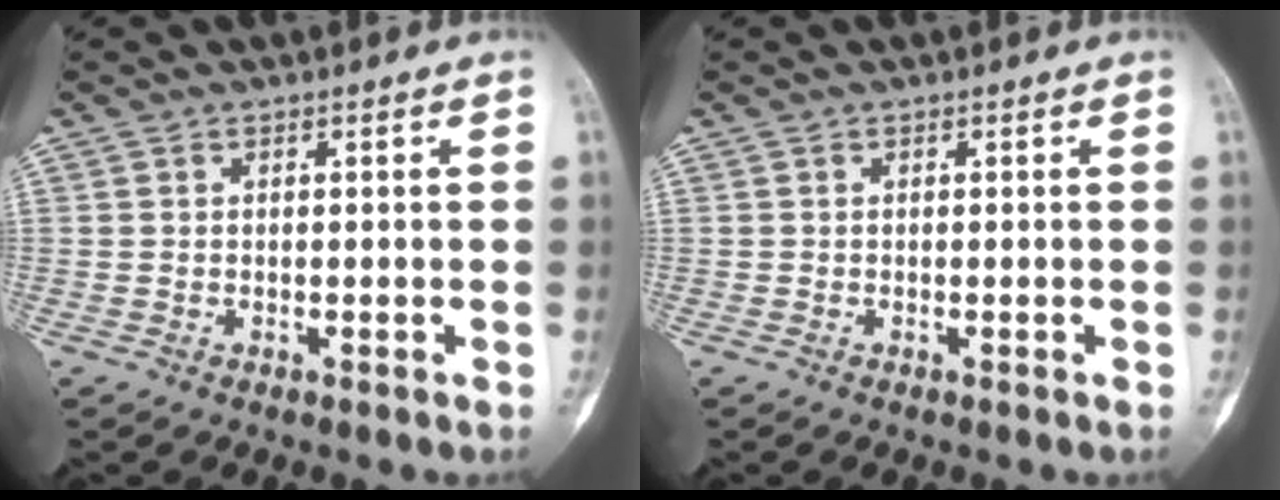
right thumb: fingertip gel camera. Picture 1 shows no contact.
{"total": 0.0}